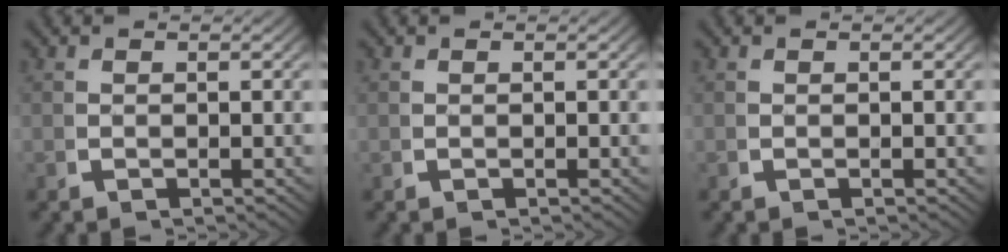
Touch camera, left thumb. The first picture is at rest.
{"total": 0.0}
{"total": 0.0}